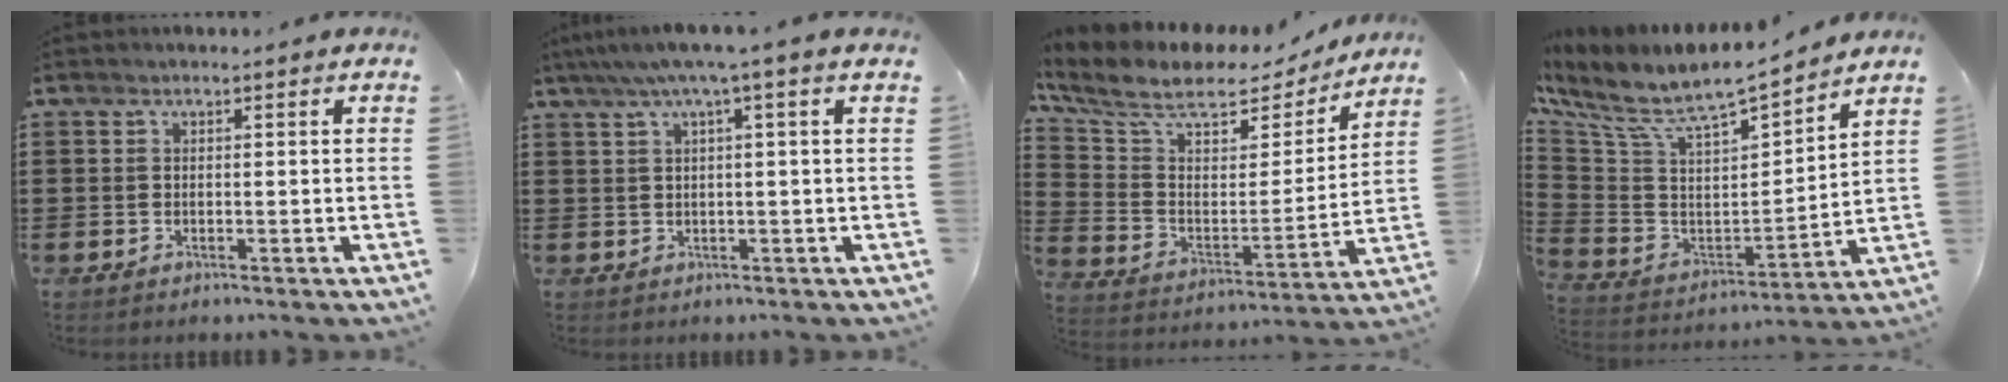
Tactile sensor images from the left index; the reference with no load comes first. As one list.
[{"total": 3.3, "force": [1.4, -0.4, 3.0], "torque": [-0.060, -0.002, 0.020]}, {"total": 8.6, "force": [6.6, 3.4, 4.3], "torque": [-0.118, -0.038, 0.112]}, {"total": 7.5, "force": [5.9, 2.5, 3.9], "torque": [-0.107, -0.051, 0.095]}]